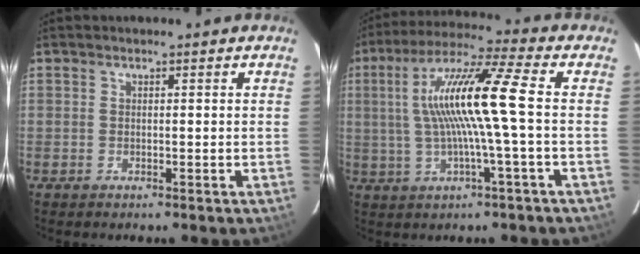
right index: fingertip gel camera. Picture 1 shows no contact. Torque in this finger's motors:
{"motor_torque": [1.12, -0.26, 1.05, 0.21]}